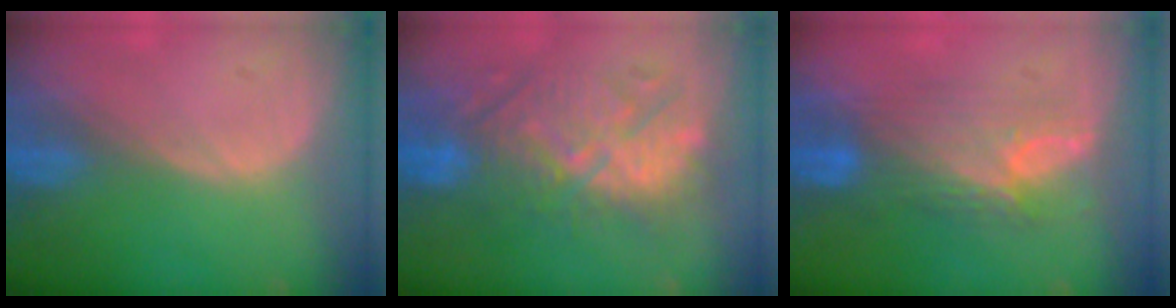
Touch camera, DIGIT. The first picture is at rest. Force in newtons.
{"total": 10.6, "press": 10.6, "slide": 1.2}
{"total": 7.3, "press": 7.1, "slide": 1.3}